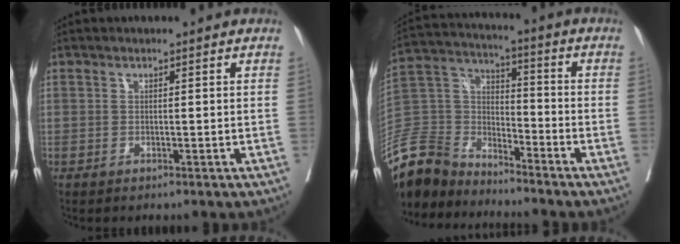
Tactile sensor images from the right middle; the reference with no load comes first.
{"total": 13.2, "force": [-12.1, 4.0, 3.1], "torque": [-0.070, 0.016, -0.240]}